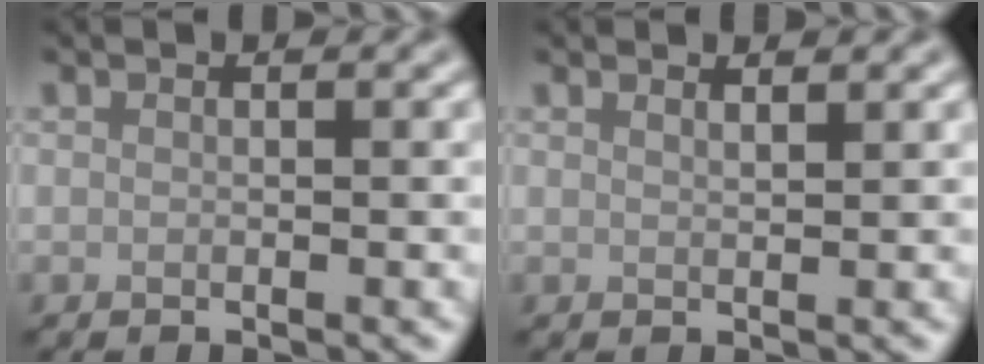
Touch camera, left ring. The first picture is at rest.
{"total": 1.2, "force": [1.0, 0.4, 0.6], "torque": [-0.002, 0.001, 0.008]}